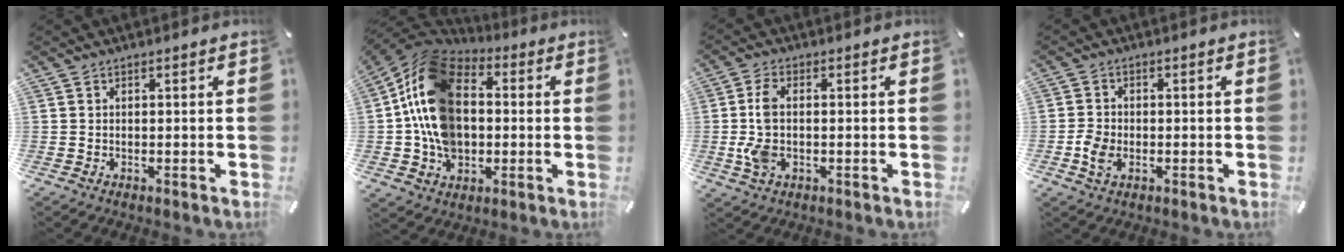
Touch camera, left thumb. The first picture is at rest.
{"total": 18.4, "force": [-0.5, 14.2, 11.6], "torque": [-0.253, 0.015, -0.012]}
{"total": 6.6, "force": [-0.8, 3.6, 5.5], "torque": [-0.128, -0.001, -0.018]}
{"total": 4.1, "force": [-1.4, 2.9, 2.5], "torque": [-0.056, 0.003, -0.027]}